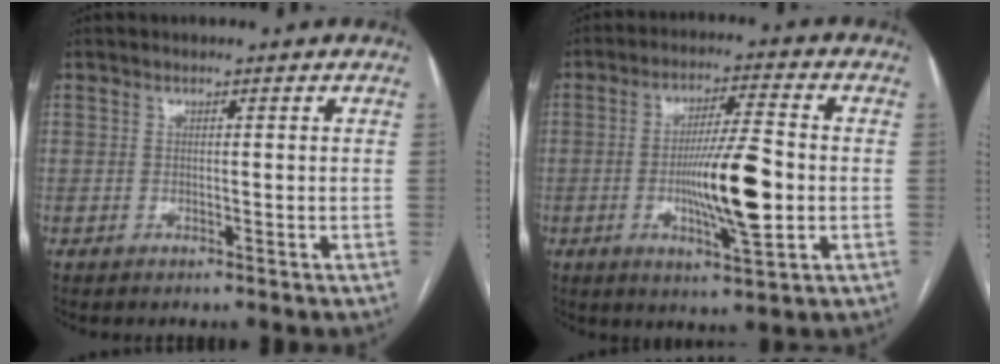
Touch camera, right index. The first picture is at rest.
{"total": 11.9, "force": [-2.0, 1.4, 11.6], "torque": [-0.201, -0.006, -0.034]}